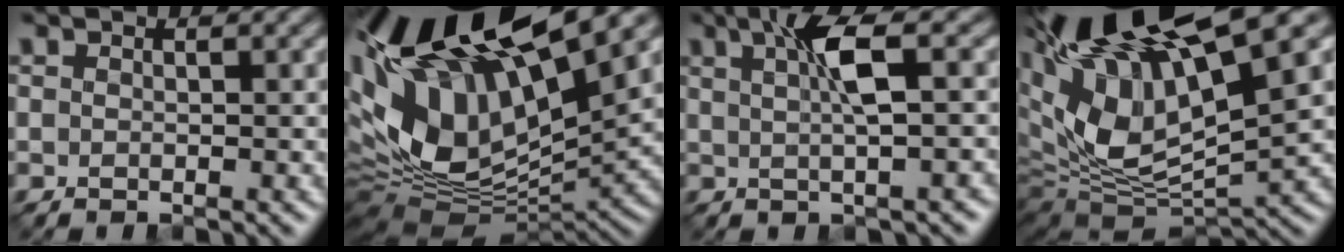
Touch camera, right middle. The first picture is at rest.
{"total": 15.7, "force": [6.1, 7.1, 12.6], "torque": [-0.246, 0.014, 0.113]}
{"total": 5.0, "force": [1.4, 1.1, 4.6], "torque": [-0.078, 0.011, 0.024]}
{"total": 15.6, "force": [6.1, 6.6, 12.8], "torque": [-0.234, 0.009, 0.119]}